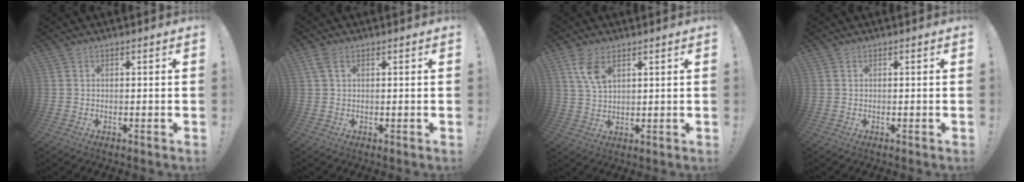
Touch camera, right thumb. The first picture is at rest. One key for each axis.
{"total": 2.3, "fx": 1.0, "fy": 1.2, "fz": 1.8, "tx": -0.044, "ty": 0.006, "tz": 0.020}
{"total": 7.0, "fx": 3.6, "fy": 3.6, "fz": 4.7, "tx": -0.089, "ty": -0.013, "tz": 0.066}
{"total": 0.0}